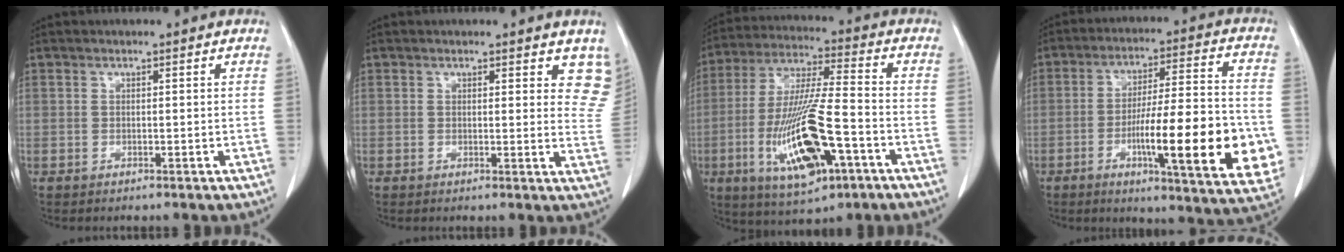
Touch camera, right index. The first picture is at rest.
{"total": 6.6, "force": [5.4, 2.5, 2.9], "torque": [-0.008, -0.021, 0.043]}
{"total": 17.3, "force": [-5.9, 3.5, 15.9], "torque": [-0.322, -0.018, -0.096]}
{"total": 20.6, "force": [-5.2, 2.6, 19.8], "torque": [-0.249, -0.004, -0.072]}